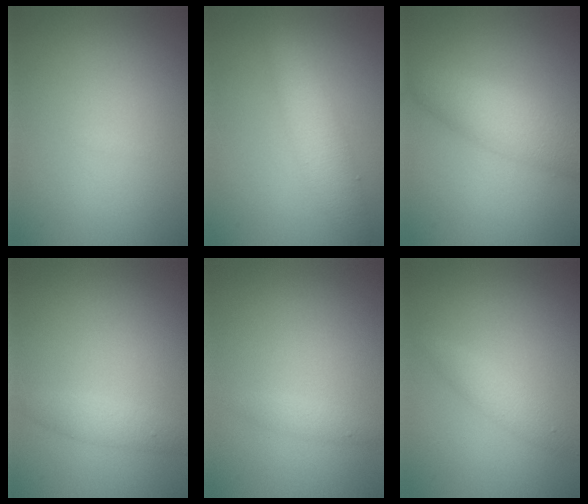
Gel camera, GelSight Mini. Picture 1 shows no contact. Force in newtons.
{"total": 3.6, "press": 3.6, "slide": 0.1}
{"total": 4.4, "press": 4.4, "slide": 0.1}
{"total": 1.7, "press": 1.7, "slide": 0.1}
{"total": 1.0, "press": 1.0, "slide": 0.1}
{"total": 1.8, "press": 1.8, "slide": 0.1}